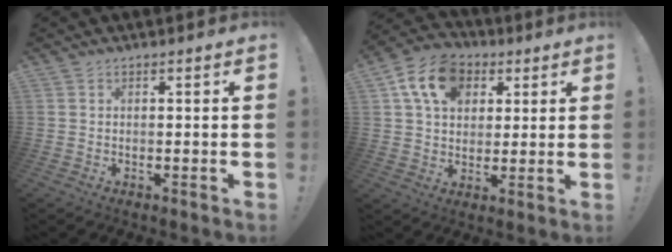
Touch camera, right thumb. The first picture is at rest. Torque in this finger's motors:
{"motor_torque": [0.82, 0.83, 0.06, 0.04, 0.03]}